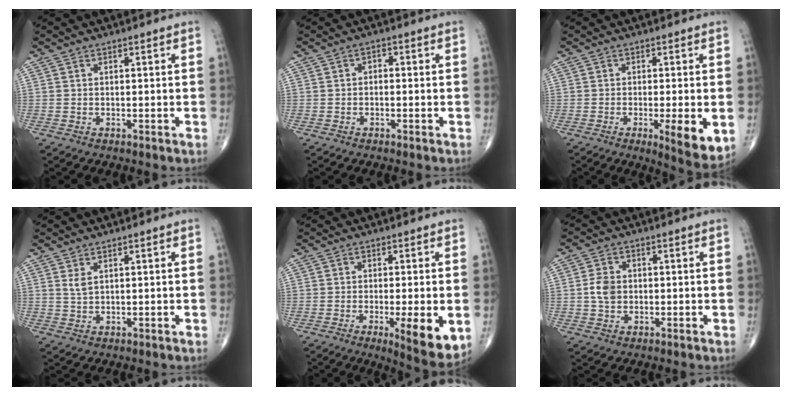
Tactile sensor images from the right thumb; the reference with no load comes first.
{"total": 1.3, "force": [-0.2, 1.0, 0.9], "torque": [-0.004, 0.006, -0.009]}
{"total": 8.0, "force": [-1.9, 1.7, 7.5], "torque": [-0.105, -0.019, -0.027]}
{"total": 1.8, "force": [1.0, 0.7, 1.3], "torque": [-0.026, -0.003, 0.025]}
{"total": 9.5, "force": [-2.3, 2.1, 8.9], "torque": [-0.123, -0.023, -0.031]}
{"total": 4.1, "force": [0.0, 3.2, 2.6], "torque": [-0.046, 0.004, -0.003]}